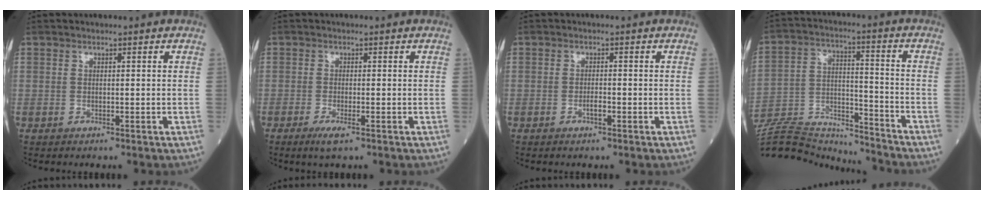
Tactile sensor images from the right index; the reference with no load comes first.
{"total": 2.6, "force": [-1.5, 0.3, 2.1], "torque": [-0.043, -0.007, -0.027]}
{"total": 1.3, "force": [-0.6, 0.3, 1.2], "torque": [-0.023, 0.000, -0.011]}
{"total": 19.2, "force": [-18.6, 3.0, 3.8], "torque": [-0.094, 0.022, -0.301]}